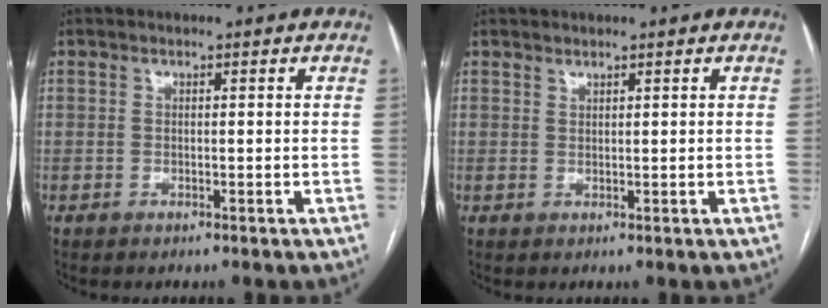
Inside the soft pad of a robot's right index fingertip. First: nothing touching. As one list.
[{"total": 0.6, "force": [0.6, 0.0, 0.1], "torque": [-0.005, -0.003, 0.013]}]